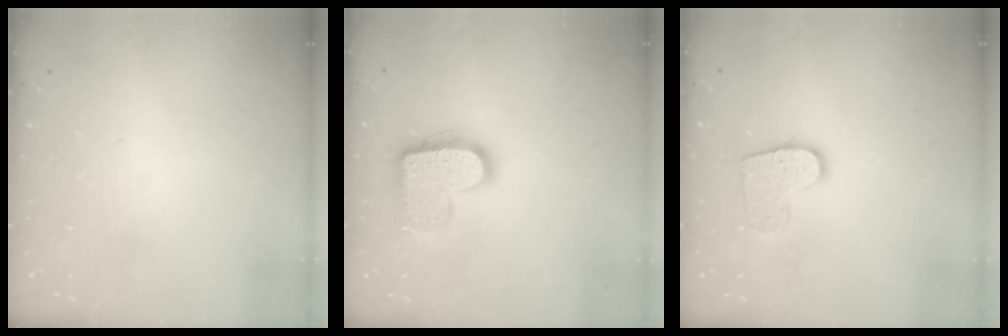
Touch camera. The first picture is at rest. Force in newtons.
{"total": 15.0, "press": 15.0, "slide": 0.7}
{"total": 10.9, "press": 10.9, "slide": 0.5}